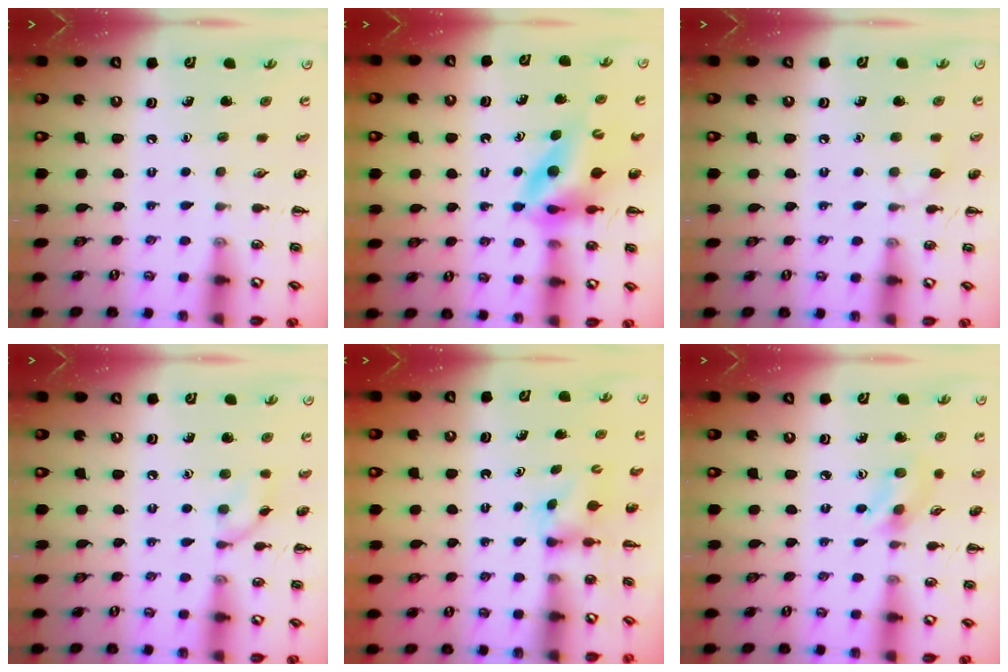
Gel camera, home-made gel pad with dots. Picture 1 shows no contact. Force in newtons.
{"total": 9.4, "press": 9.0, "slide": 2.8}
{"total": 5.4, "press": 5.1, "slide": 1.8}
{"total": 6.7, "press": 6.6, "slide": 0.5}
{"total": 2.2, "press": 1.9, "slide": 1.0}
{"total": 3.3, "press": 3.2, "slide": 0.7}